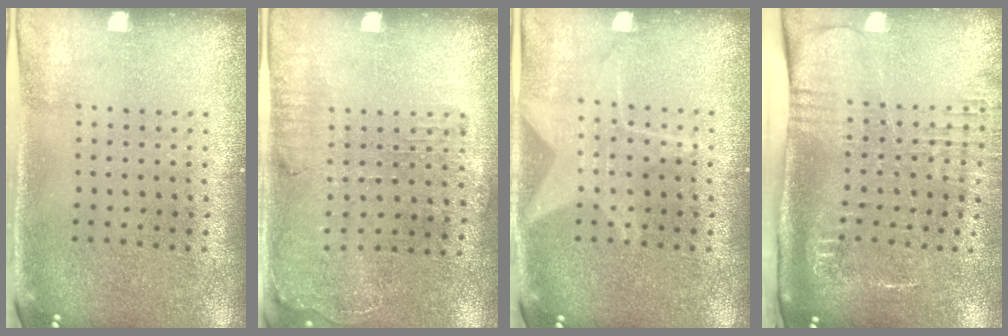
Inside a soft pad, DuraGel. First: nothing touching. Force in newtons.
{"total": 1.3, "press": 1.2, "slide": 0.4}
{"total": 2.0, "press": 2.0, "slide": 0.4}
{"total": 2.8, "press": 2.1, "slide": 1.8}